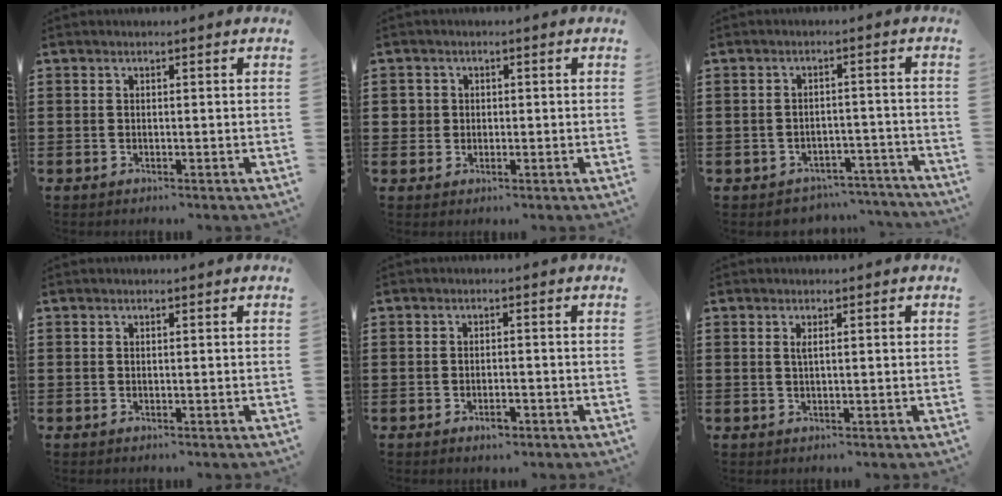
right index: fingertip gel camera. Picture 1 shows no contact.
{"total": 1.7, "force": [0.0, 1.7, 0.3], "torque": [-0.013, 0.009, -0.002]}
{"total": 2.8, "force": [-2.7, 0.9, 0.0], "torque": [-0.009, 0.004, -0.058]}
{"total": 0.0}
{"total": 2.0, "force": [-1.3, 0.7, 1.3], "torque": [-0.025, 0.001, -0.025]}
{"total": 1.6, "force": [0.4, 0.3, 1.5], "torque": [-0.029, 0.002, 0.006]}